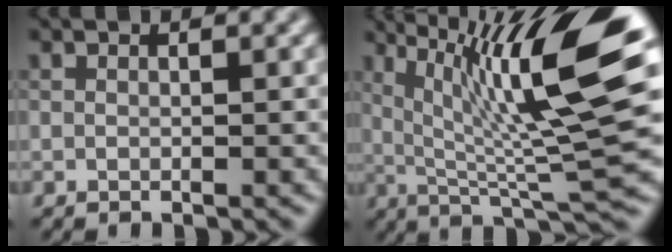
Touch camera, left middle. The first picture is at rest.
{"total": 13.0, "force": [4.1, 2.1, 12.2], "torque": [-0.192, 0.013, 0.078]}